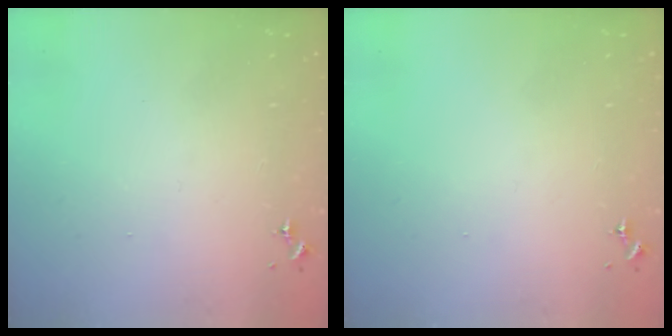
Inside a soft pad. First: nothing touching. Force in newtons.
{"total": 0.0}